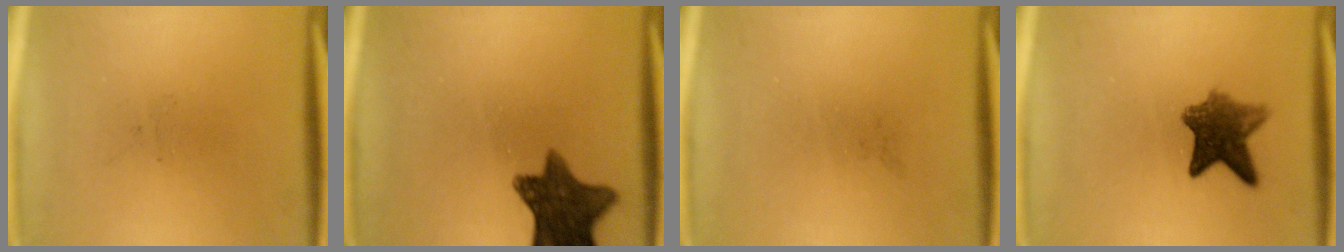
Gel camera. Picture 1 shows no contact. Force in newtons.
{"total": 10.9}
{"total": 0.0}
{"total": 7.0}